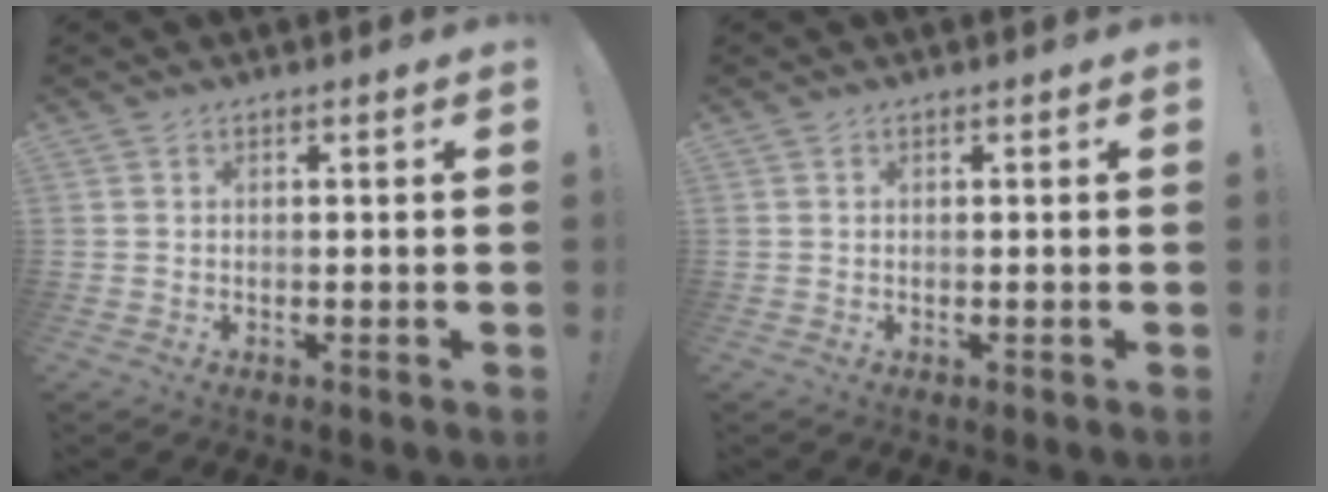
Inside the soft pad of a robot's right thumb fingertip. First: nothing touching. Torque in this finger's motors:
{"motor_torque": [0.00, 0.00, 0.00, 0.00, 0.00]}